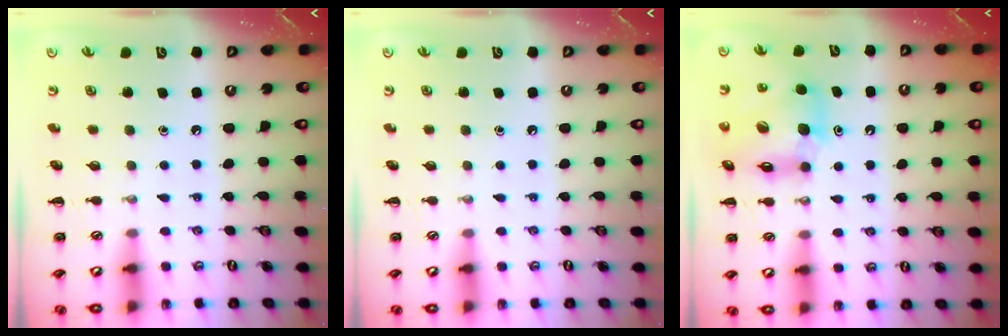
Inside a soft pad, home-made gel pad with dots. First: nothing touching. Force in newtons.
{"total": 0.0}
{"total": 13.3, "press": 12.8, "slide": 3.6}